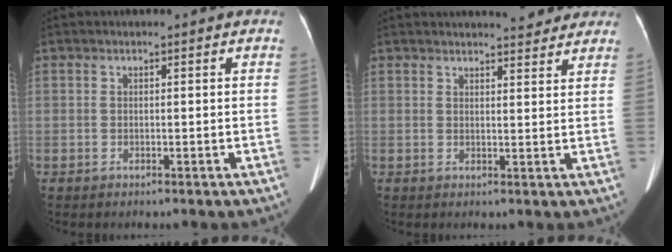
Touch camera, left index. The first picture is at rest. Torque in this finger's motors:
{"motor_torque": [0.83, -0.89, 0.08, 0.07]}